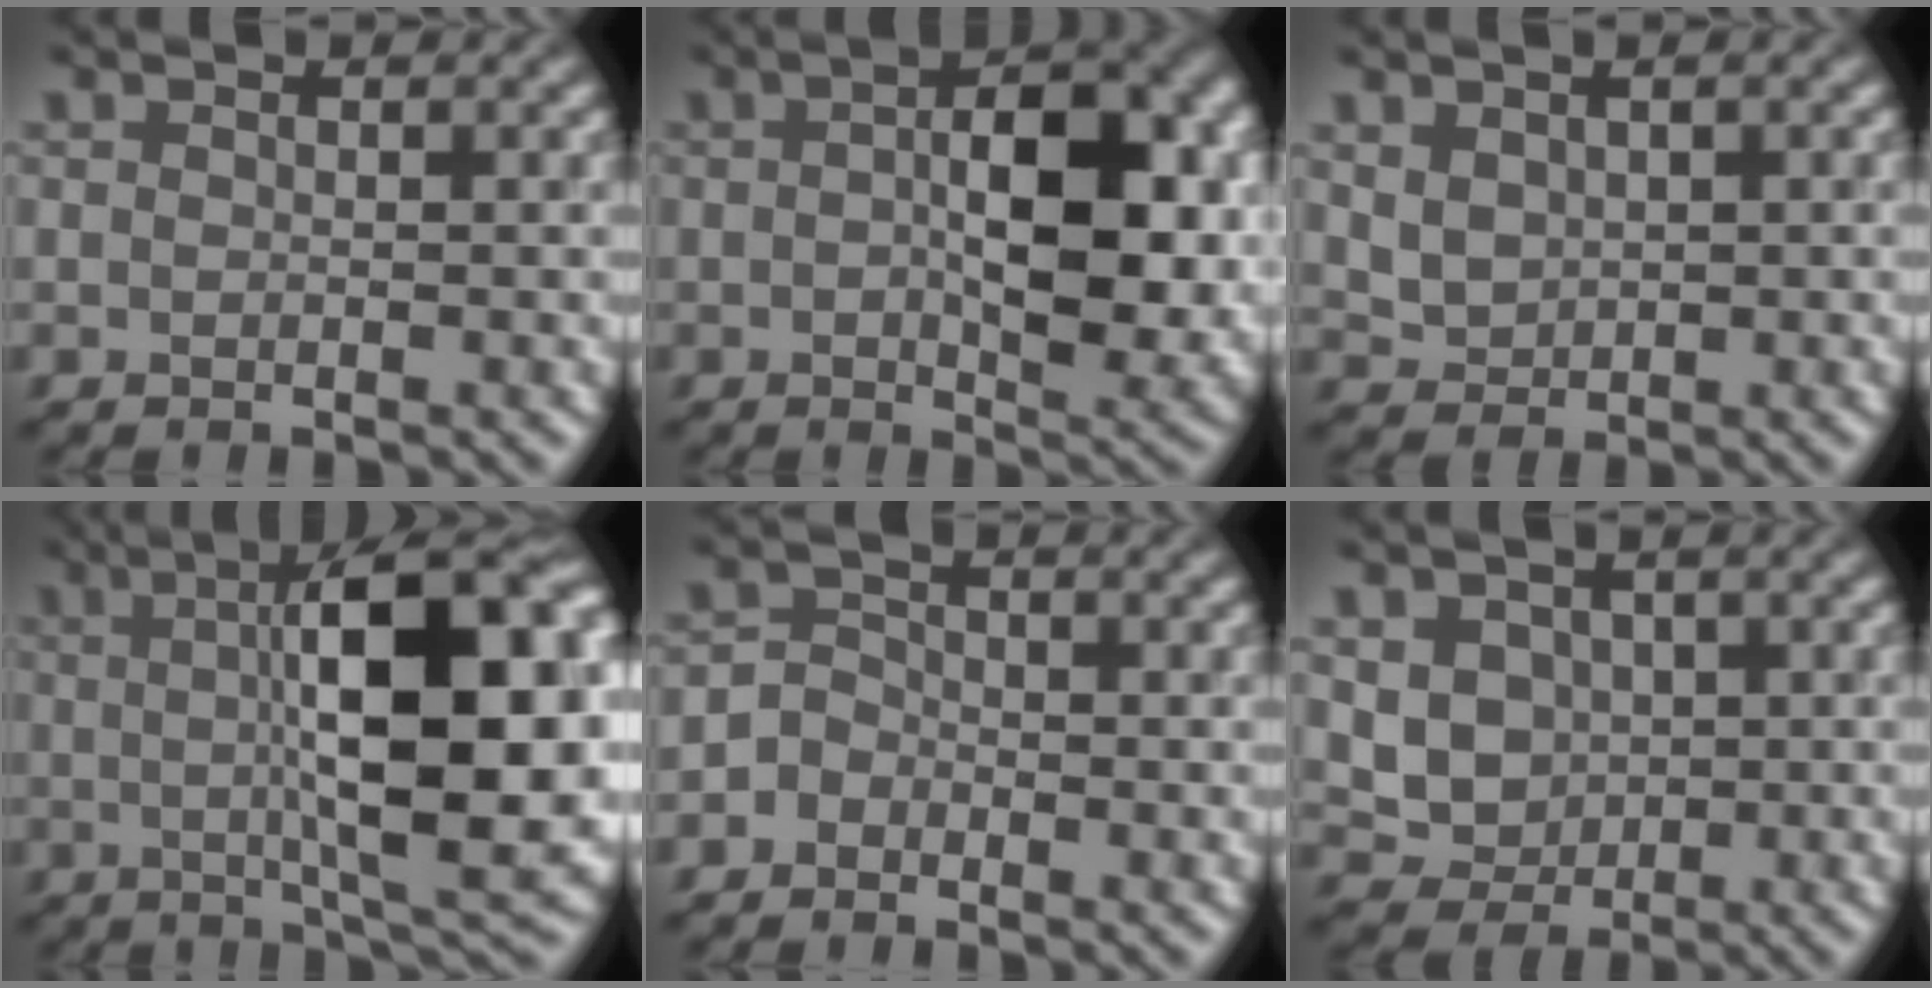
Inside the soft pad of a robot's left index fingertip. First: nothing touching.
{"total": 9.2, "force": [0.4, 4.3, 8.1], "torque": [-0.114, 0.002, 0.004]}
{"total": 2.1, "force": [0.8, 1.6, 1.1], "torque": [-0.025, -0.004, 0.023]}
{"total": 16.1, "force": [1.4, 5.1, 15.2], "torque": [-0.194, 0.013, 0.019]}
{"total": 1.6, "force": [-1.0, 1.2, 0.4], "torque": [0.004, 0.006, -0.025]}
{"total": 4.0, "force": [0.8, 3.5, 1.8], "torque": [-0.039, -0.005, 0.021]}